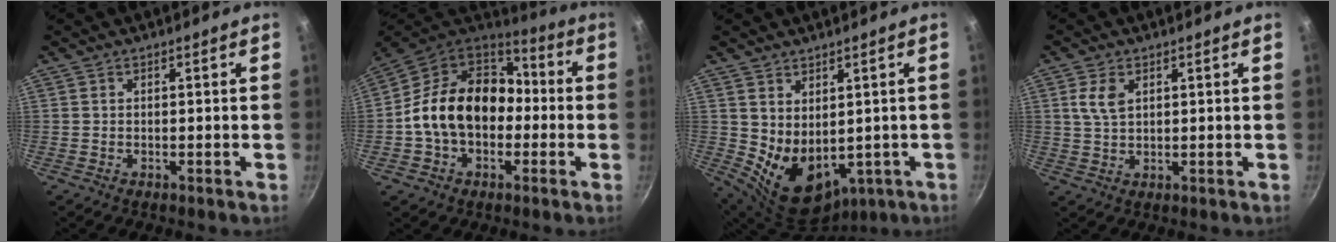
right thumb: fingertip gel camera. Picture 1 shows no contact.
{"total": 19.5, "force": [-1.5, 14.5, 12.9], "torque": [-0.193, 0.053, -0.035]}
{"total": 11.9, "force": [0.3, 8.2, 8.6], "torque": [-0.117, -0.026, 0.040]}
{"total": 4.5, "force": [1.7, 2.7, 3.2], "torque": [-0.060, -0.004, 0.033]}